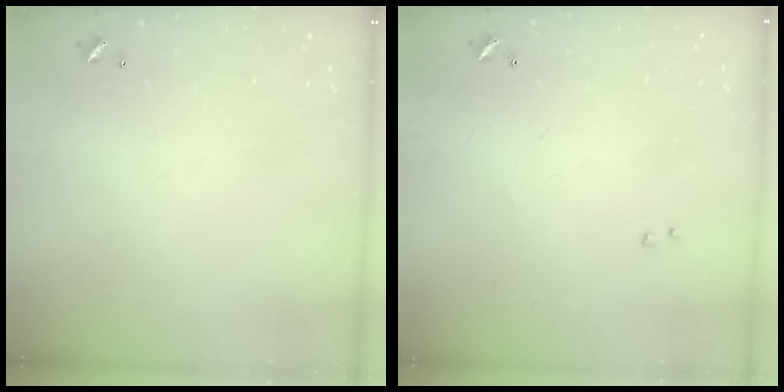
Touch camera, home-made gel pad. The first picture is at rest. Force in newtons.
{"total": 2.3, "press": 2.2, "slide": 0.8}